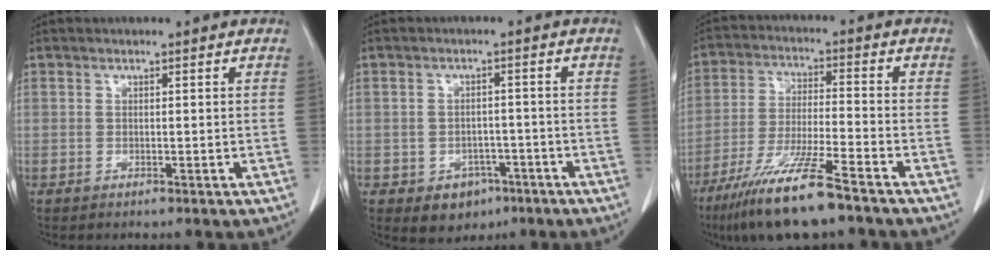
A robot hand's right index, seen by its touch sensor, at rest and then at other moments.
{"total": 5.3, "force": [-2.7, 4.1, 2.0], "torque": [-0.024, 0.005, -0.028]}
{"total": 12.8, "force": [-9.0, 0.7, 9.2], "torque": [-0.181, -0.035, -0.164]}